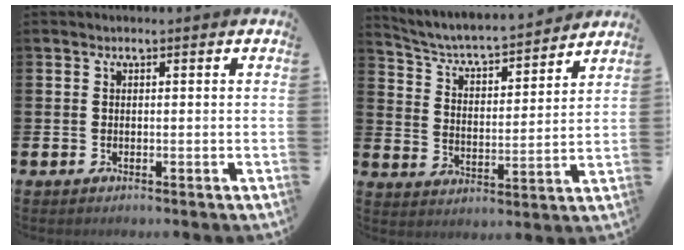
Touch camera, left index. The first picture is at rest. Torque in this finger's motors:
{"motor_torque": [0.94, -1.20, 0.36, 0.05]}